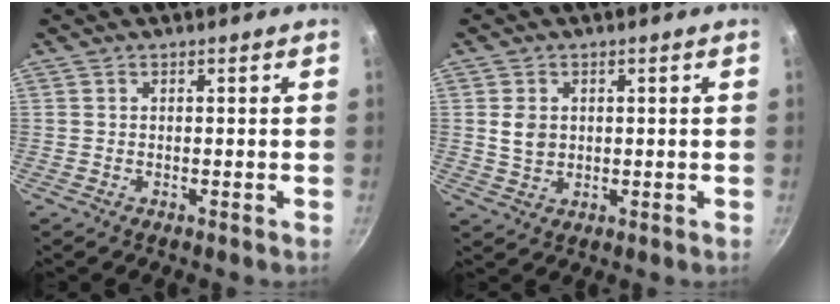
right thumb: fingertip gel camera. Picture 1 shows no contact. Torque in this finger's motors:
{"motor_torque": [-0.03, -0.15, 0.64, 0.04, 0.00]}